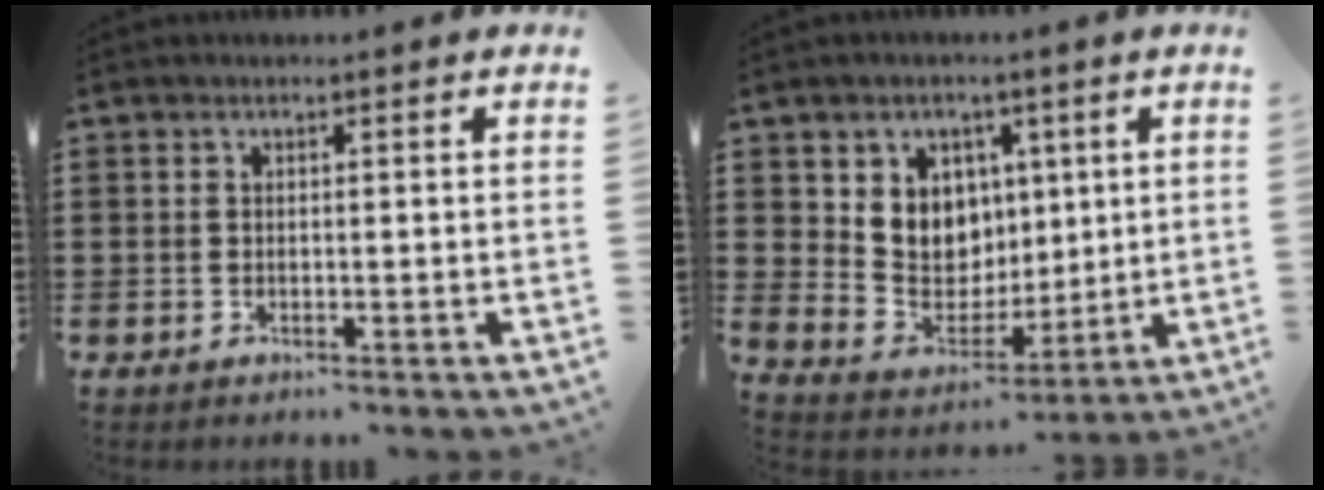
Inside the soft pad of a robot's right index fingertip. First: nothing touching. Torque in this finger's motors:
{"motor_torque": [0.52, 0.50, 0.87, 0.12]}